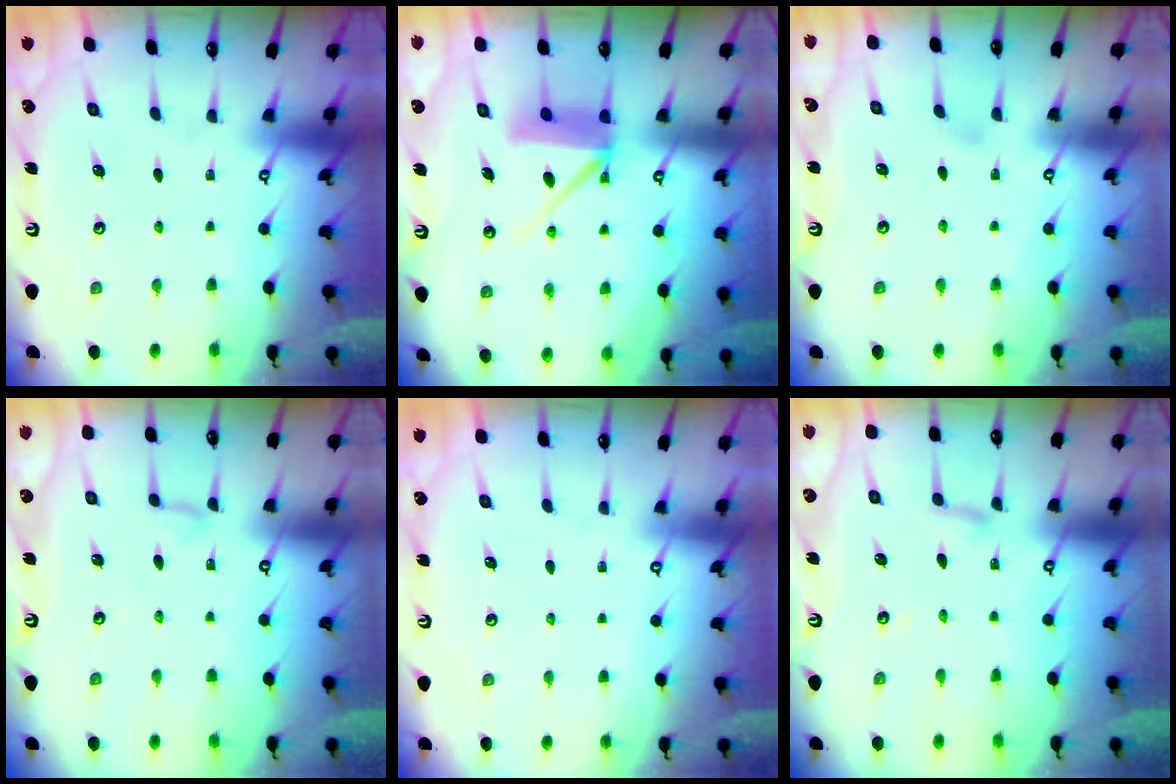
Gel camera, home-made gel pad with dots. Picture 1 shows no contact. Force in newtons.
{"total": 9.6, "press": 9.5, "slide": 0.9}
{"total": 2.9, "press": 2.9, "slide": 0.5}
{"total": 3.6, "press": 3.6, "slide": 0.4}
{"total": 0.6, "press": 0.5, "slide": 0.4}
{"total": 2.7, "press": 2.7, "slide": 0.1}